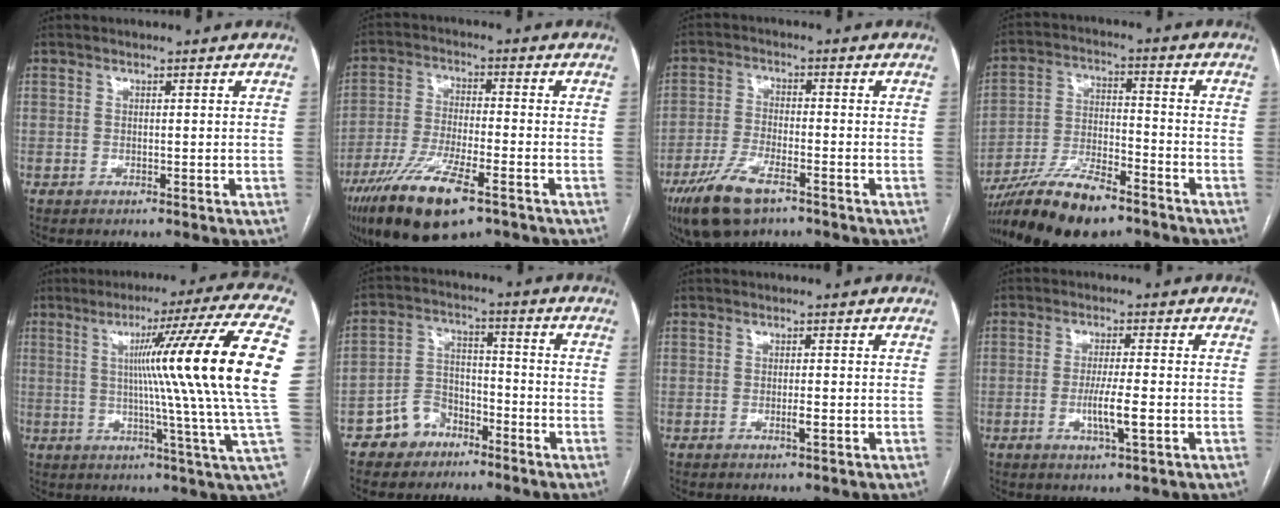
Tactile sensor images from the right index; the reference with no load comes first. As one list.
[{"total": 13.7, "force": [-8.3, 3.1, 10.5], "torque": [-0.204, -0.026, -0.144]}, {"total": 9.0, "force": [-5.7, 2.8, 6.4], "torque": [-0.132, -0.014, -0.100]}, {"total": 13.9, "force": [-10.6, 3.6, 8.3], "torque": [-0.158, -0.008, -0.188]}, {"total": 21.5, "force": [3.5, -2.8, 21.0], "torque": [-0.249, 0.004, 0.032]}, {"total": 6.8, "force": [-4.6, 4.7, 1.8], "torque": [-0.036, 0.018, -0.078]}, {"total": 1.6, "force": [-0.5, 0.1, 1.5], "torque": [-0.027, -0.002, -0.008]}, {"total": 5.3, "force": [-1.4, 0.2, 5.1], "torque": [-0.096, -0.009, -0.023]}]